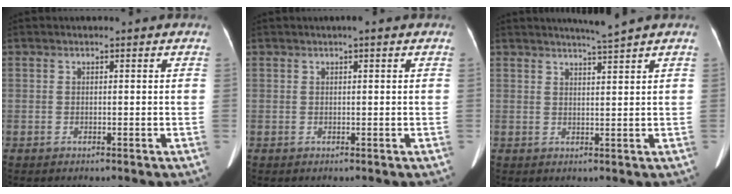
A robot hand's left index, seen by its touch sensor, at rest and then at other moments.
{"total": 0.9, "force": [0.4, 0.0, 0.7], "torque": [-0.013, 0.004, 0.005]}
{"total": 3.0, "force": [2.6, -1.3, 0.9], "torque": [-0.012, -0.009, 0.047]}